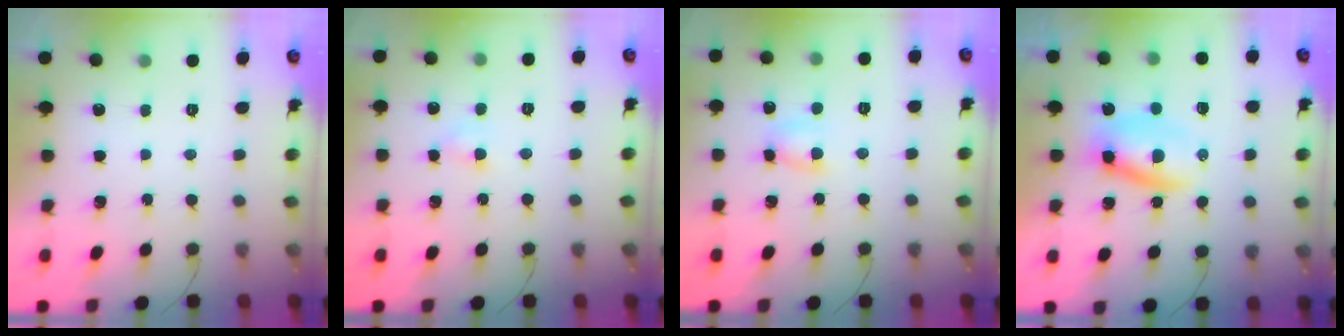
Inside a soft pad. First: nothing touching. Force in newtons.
{"total": 3.0, "press": 2.8, "slide": 1.0}
{"total": 4.9, "press": 4.8, "slide": 0.6}
{"total": 6.1, "press": 6.0, "slide": 1.2}